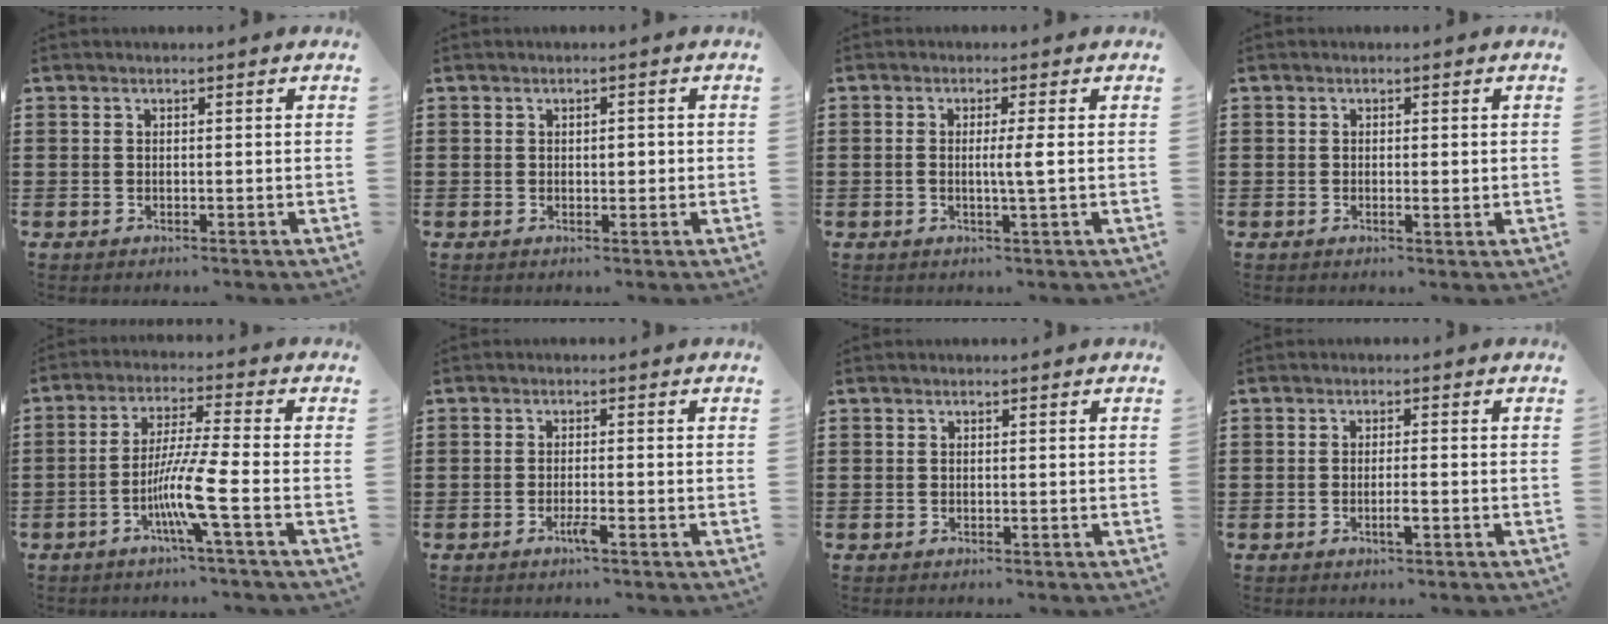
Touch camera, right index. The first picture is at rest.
{"total": 1.2, "force": [0.0, 0.7, 1.0], "torque": [-0.018, 0.007, -0.002]}
{"total": 2.9, "force": [-0.2, -0.3, 2.9], "torque": [-0.053, -0.007, -0.007]}
{"total": 1.2, "force": [-0.1, 0.3, 1.1], "torque": [-0.020, 0.000, -0.002]}
{"total": 8.3, "force": [-3.4, -0.4, 7.6], "torque": [-0.154, -0.017, -0.068]}
{"total": 2.3, "force": [-1.3, 0.1, 1.8], "torque": [-0.038, -0.005, -0.025]}
{"total": 0.0}
{"total": 2.1, "force": [-0.9, 0.2, 1.9], "torque": [-0.033, 0.000, -0.015]}